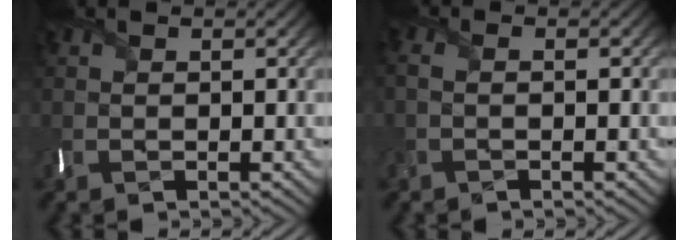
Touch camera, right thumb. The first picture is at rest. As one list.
[{"total": 1.4, "force": [-0.3, 0.4, 1.3], "torque": [-0.029, -0.001, -0.012]}]